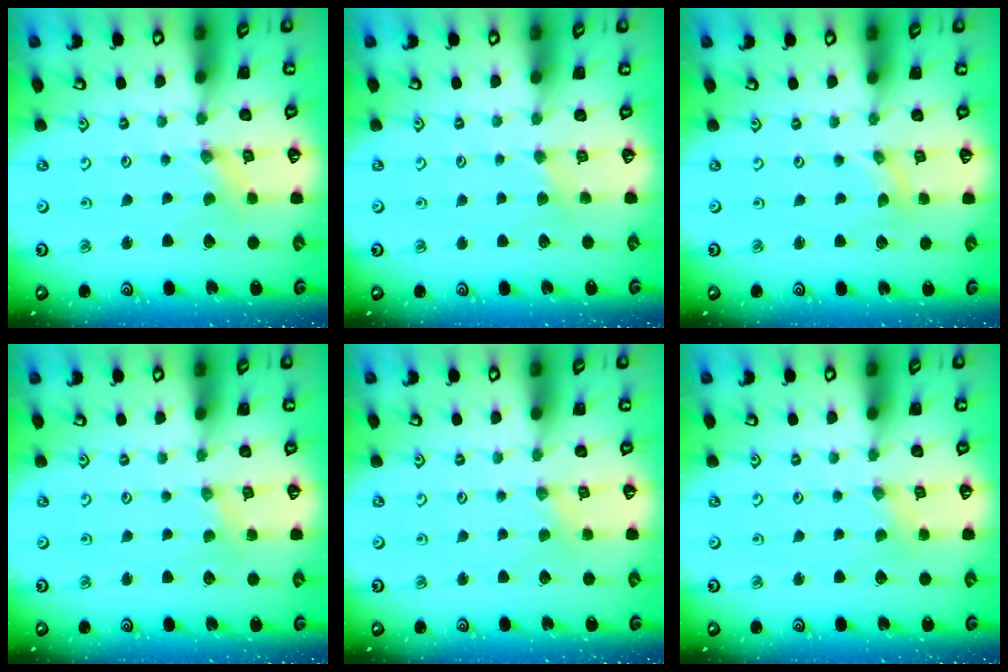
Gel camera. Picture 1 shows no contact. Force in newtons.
{"total": 2.9, "press": 2.8, "slide": 0.4}
{"total": 0.0}
{"total": 0.0}
{"total": 0.0}
{"total": 0.0}